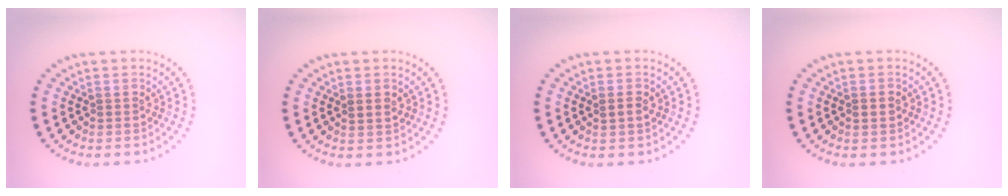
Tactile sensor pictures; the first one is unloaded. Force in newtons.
{"total": 1.1, "press": 1.0, "slide": 0.6}
{"total": 1.1, "press": 1.0, "slide": 0.5}
{"total": 1.1, "press": 1.1, "slide": 0.1}